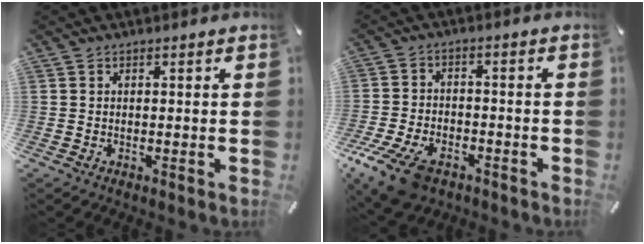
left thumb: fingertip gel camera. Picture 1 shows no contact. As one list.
[{"total": 11.5, "force": [-7.0, 6.3, 6.5], "torque": [-0.135, 0.031, -0.128]}]